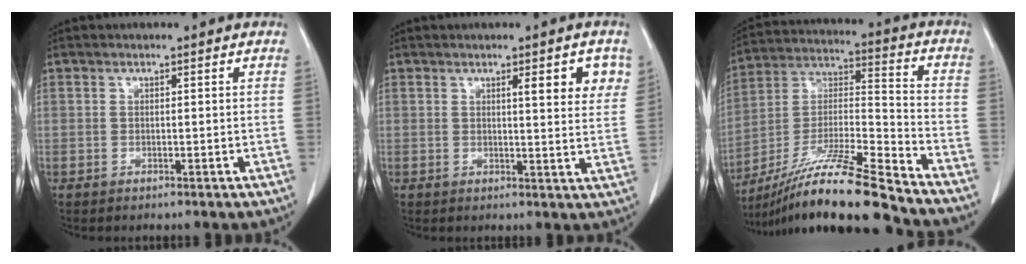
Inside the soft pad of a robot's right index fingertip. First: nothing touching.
{"total": 5.9, "force": [2.6, 0.9, 5.2], "torque": [-0.060, -0.004, 0.030]}
{"total": 18.6, "force": [-15.3, -0.8, 10.5], "torque": [-0.216, -0.015, -0.280]}